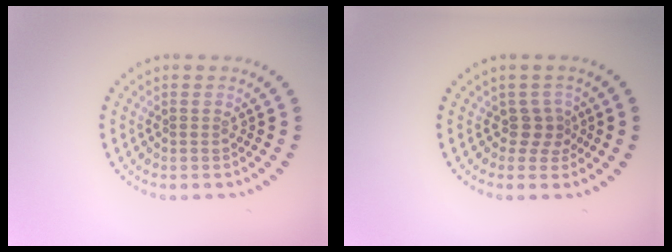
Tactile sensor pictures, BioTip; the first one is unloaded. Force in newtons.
{"total": 1.9, "press": 1.2, "slide": 1.5}